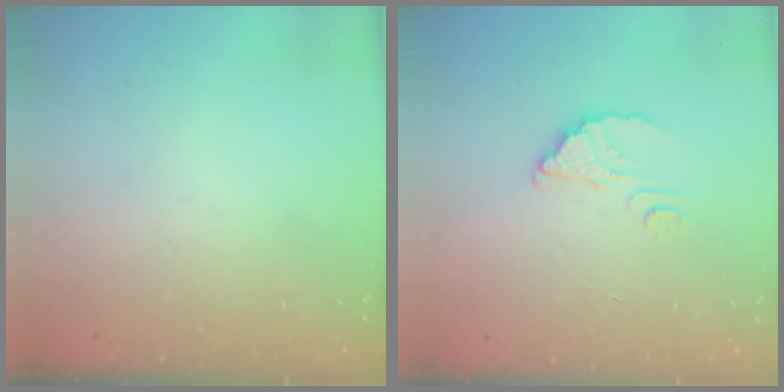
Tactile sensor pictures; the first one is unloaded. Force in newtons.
{"total": 2.6, "press": 2.6, "slide": 0.1}